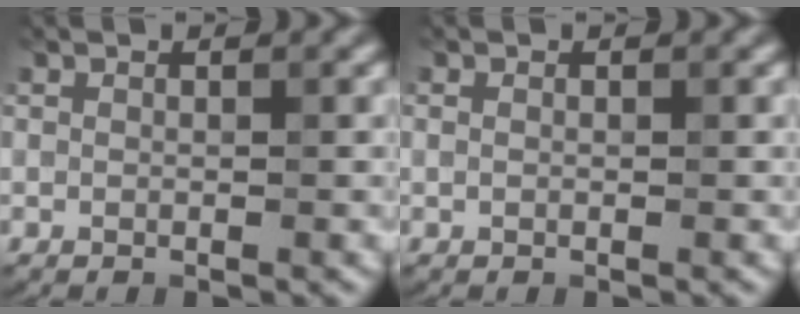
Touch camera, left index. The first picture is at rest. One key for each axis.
{"total": 0.6, "fx": 0.0, "fy": 0.4, "fz": 0.4, "tx": -0.008, "ty": 0.001, "tz": 0.001}